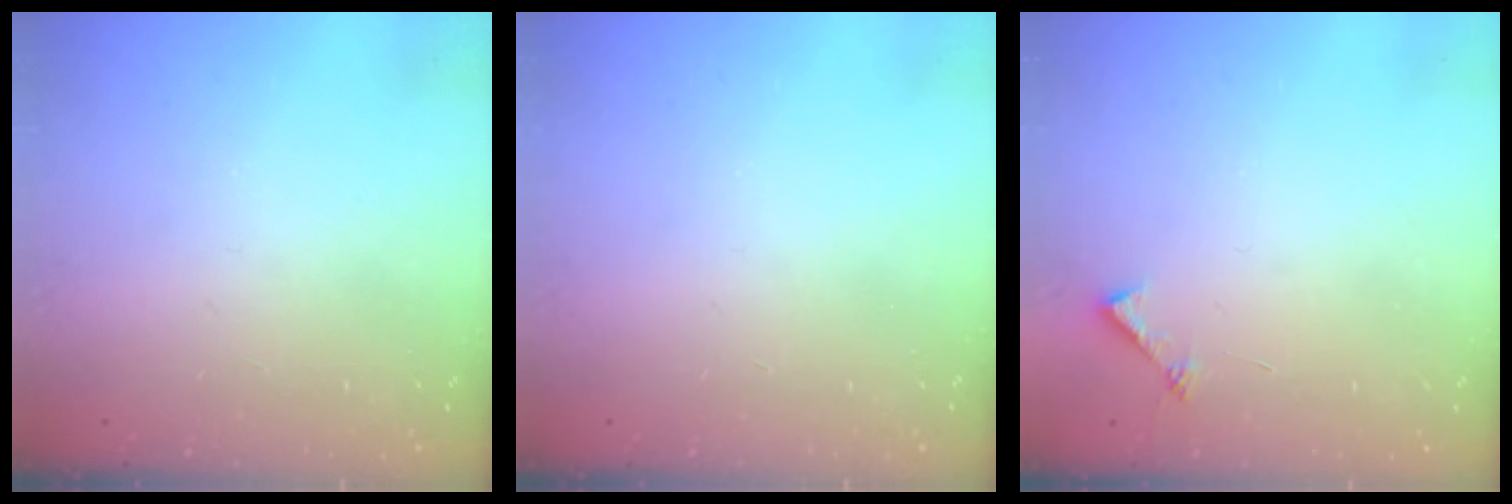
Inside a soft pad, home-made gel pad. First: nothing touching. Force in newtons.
{"total": 0.0}
{"total": 5.6, "press": 5.5, "slide": 0.6}